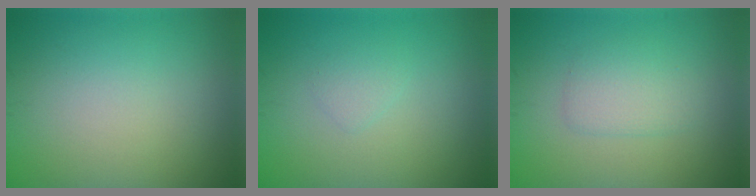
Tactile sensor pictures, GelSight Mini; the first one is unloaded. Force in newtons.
{"total": 0.9, "press": 0.9, "slide": 0.1}
{"total": 2.3, "press": 2.3, "slide": 0.1}